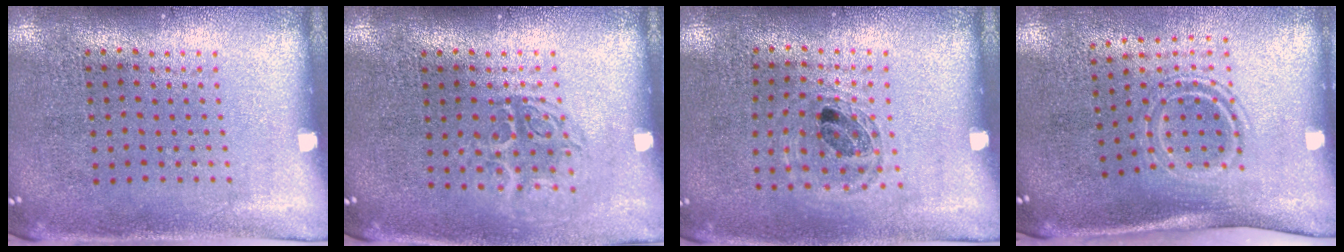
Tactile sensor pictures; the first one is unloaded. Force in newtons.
{"total": 1.5, "press": 1.2, "slide": 0.8}
{"total": 0.9, "press": 0.9, "slide": 0.0}
{"total": 1.6, "press": 1.0, "slide": 1.3}